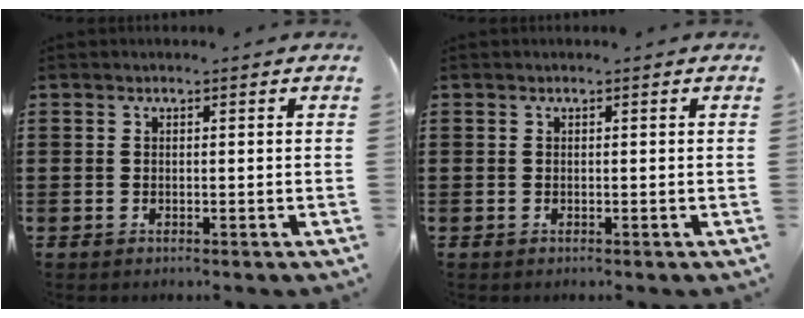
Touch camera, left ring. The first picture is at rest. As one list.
[{"total": 0.0}]